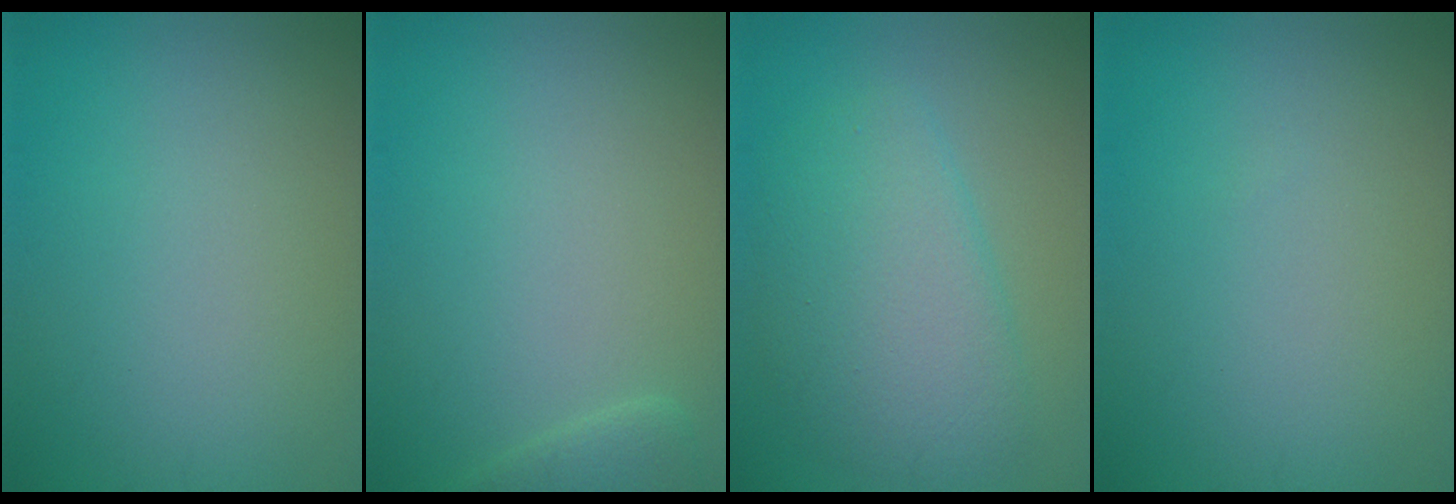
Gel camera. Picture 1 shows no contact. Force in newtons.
{"total": 1.5, "press": 1.5, "slide": 0.1}
{"total": 5.1, "press": 5.1, "slide": 0.3}
{"total": 0.0}